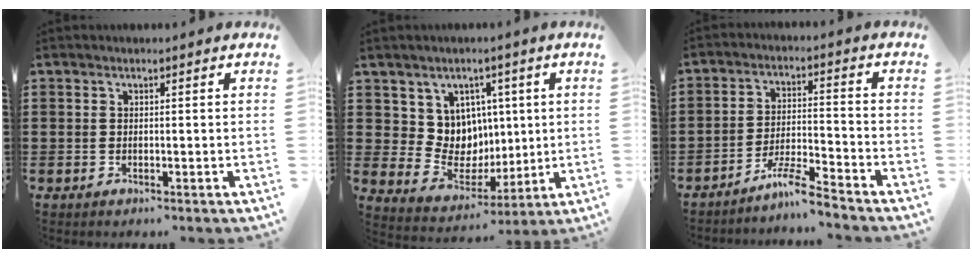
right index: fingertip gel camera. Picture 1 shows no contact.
{"total": 8.2, "force": [2.6, 7.6, 1.5], "torque": [-0.060, -0.023, 0.058]}
{"total": 5.9, "force": [-5.3, -0.1, 2.7], "torque": [-0.060, -0.007, -0.103]}